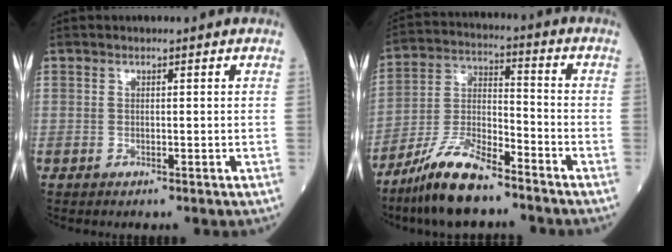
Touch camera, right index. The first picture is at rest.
{"total": 11.7, "force": [-9.1, 2.3, 7.0], "torque": [-0.144, -0.011, -0.174]}